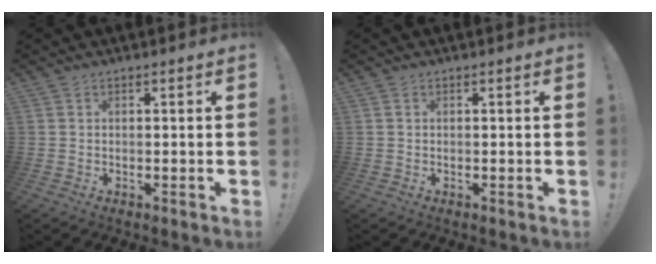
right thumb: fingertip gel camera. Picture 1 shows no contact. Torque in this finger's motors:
{"motor_torque": [-0.07, 0.05, 0.05, -0.16, -0.05]}